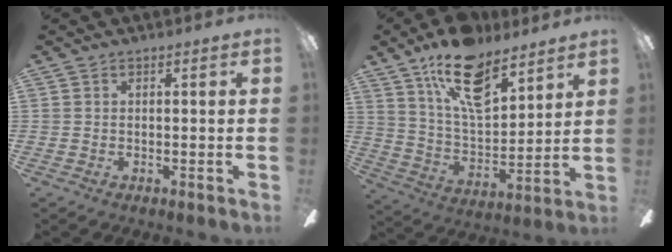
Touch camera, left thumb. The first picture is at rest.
{"total": 18.0, "force": [11.7, 8.2, 11.0], "torque": [-0.191, -0.054, 0.206]}